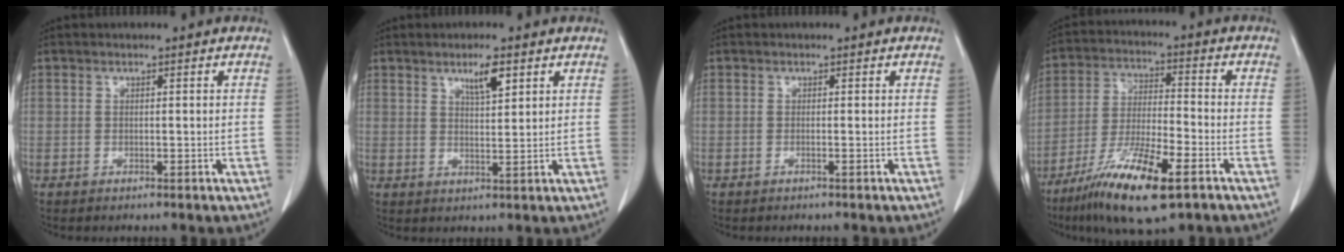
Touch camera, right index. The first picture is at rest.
{"total": 4.1, "force": [2.4, 0.5, 3.3], "torque": [-0.055, -0.002, 0.041]}
{"total": 0.0}
{"total": 13.9, "force": [-8.1, 2.2, 11.1], "torque": [-0.211, -0.025, -0.142]}